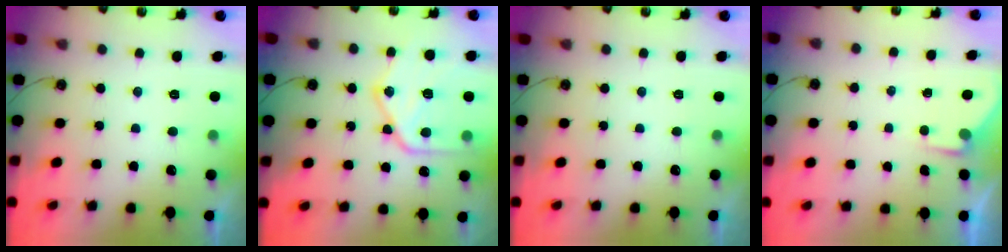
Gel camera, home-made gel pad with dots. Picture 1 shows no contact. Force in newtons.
{"total": 20.5, "press": 20.4, "slide": 1.7}
{"total": 0.0}
{"total": 3.4, "press": 3.3, "slide": 0.5}